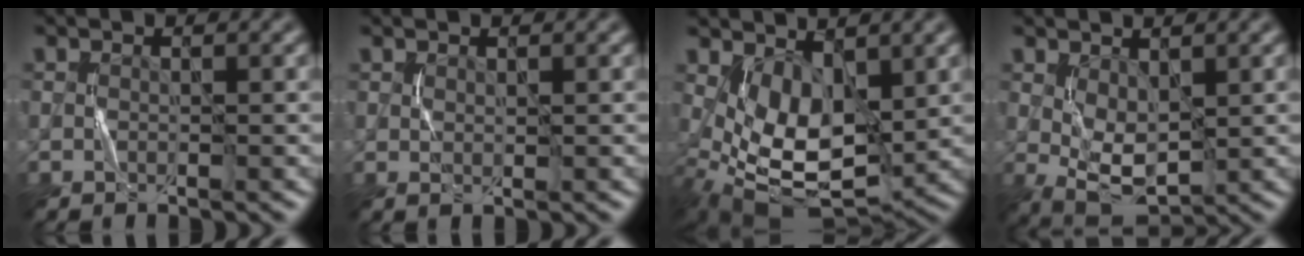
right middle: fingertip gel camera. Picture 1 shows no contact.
{"total": 0.7, "force": [0.4, 0.3, 0.5], "torque": [-0.012, -0.001, 0.008]}
{"total": 7.4, "force": [1.2, 4.1, 6.0], "torque": [-0.115, -0.015, 0.026]}
{"total": 4.0, "force": [0.6, 2.1, 3.3], "torque": [-0.072, -0.004, 0.016]}